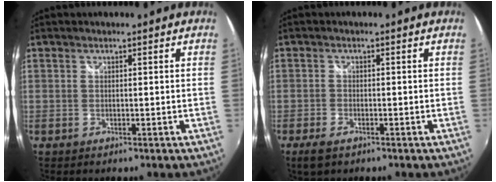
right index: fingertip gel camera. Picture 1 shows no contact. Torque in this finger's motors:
{"motor_torque": [0.27, -0.26, 0.11, 0.02]}